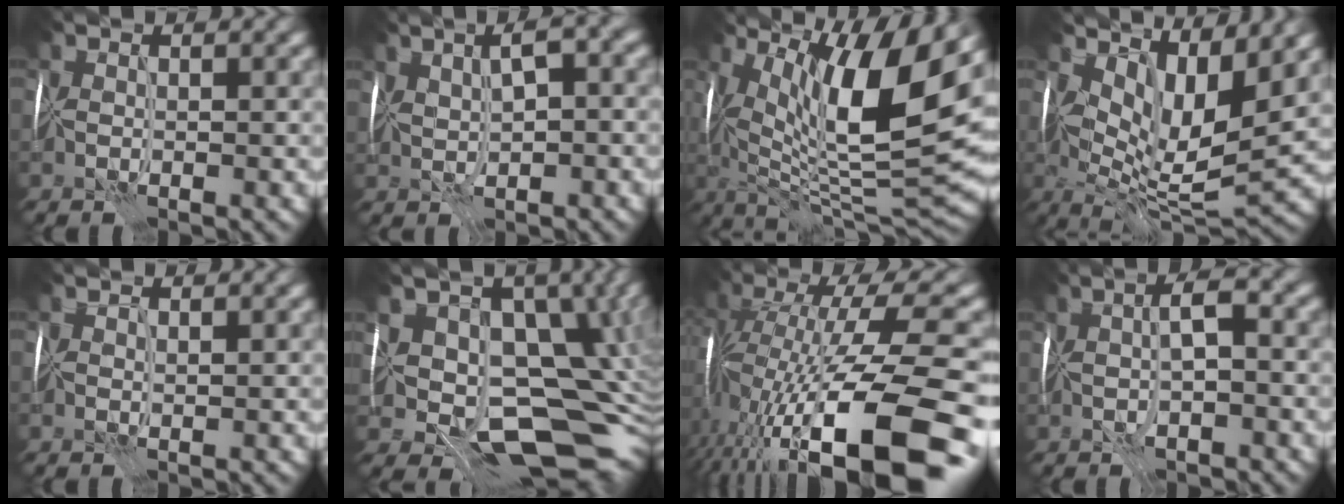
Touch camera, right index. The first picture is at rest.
{"total": 5.3, "force": [2.1, 2.2, 4.4], "torque": [-0.069, 0.020, 0.038]}
{"total": 14.1, "force": [4.4, 3.9, 12.8], "torque": [-0.207, -0.003, 0.079]}
{"total": 8.7, "force": [3.2, 3.3, 7.4], "torque": [-0.134, -0.012, 0.061]}
{"total": 0.7, "force": [0.7, -0.1, 0.1], "torque": [0.002, 0.001, 0.012]}
{"total": 13.6, "force": [1.2, 8.9, 10.2], "torque": [-0.136, -0.018, 0.035]}
{"total": 14.5, "force": [-4.5, 4.6, 13.1], "torque": [-0.224, 0.000, -0.069]}
{"total": 3.2, "force": [0.6, 1.0, 3.0], "torque": [-0.058, 0.005, 0.007]}